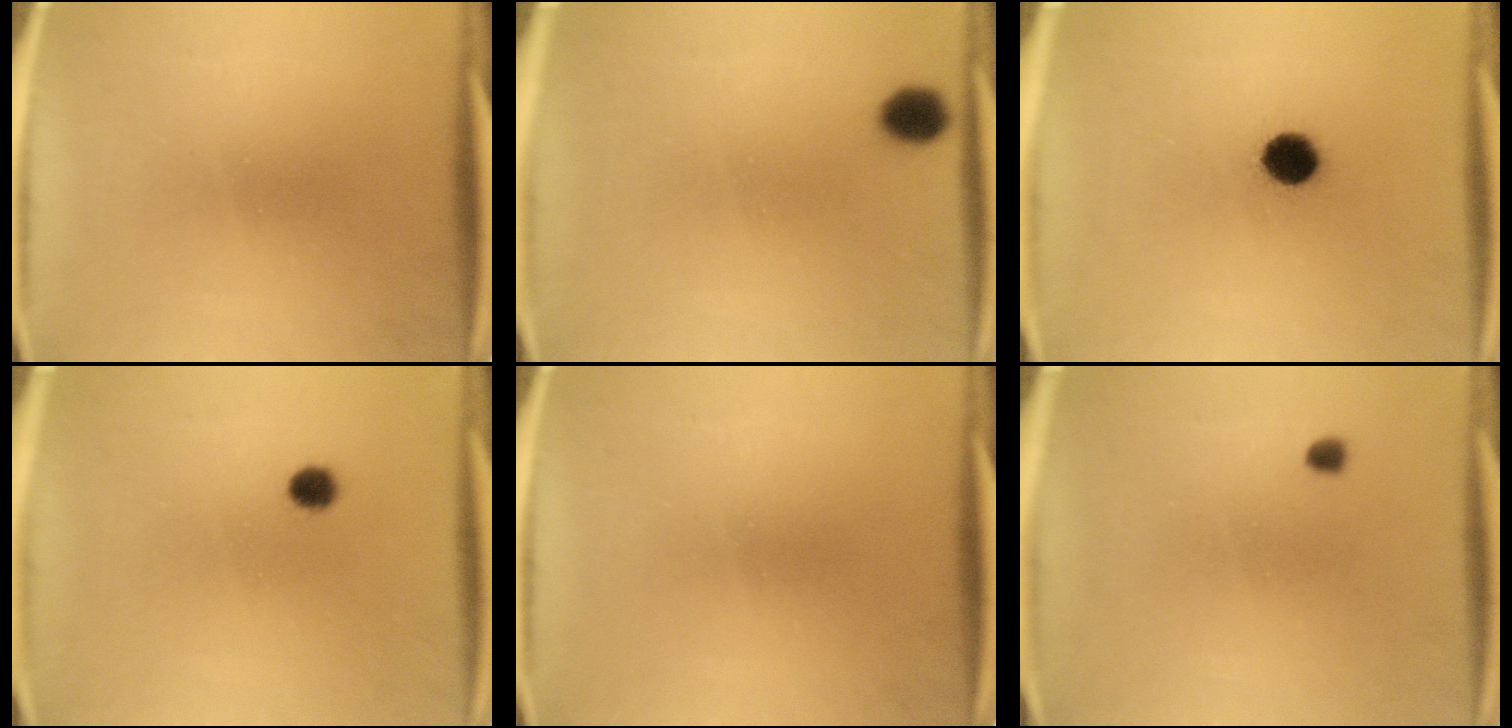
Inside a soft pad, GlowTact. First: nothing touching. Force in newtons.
{"total": 2.3}
{"total": 5.9}
{"total": 2.6}
{"total": 0.0}
{"total": 1.0}